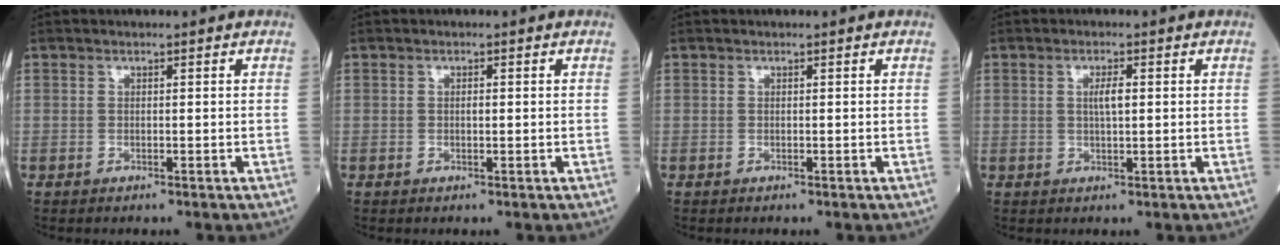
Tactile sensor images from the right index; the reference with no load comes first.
{"total": 0.8, "force": [0.0, 0.2, 0.7], "torque": [-0.014, 0.000, 0.000]}
{"total": 0.0}
{"total": 2.4, "force": [0.4, 0.5, 2.3], "torque": [-0.044, 0.000, 0.008]}